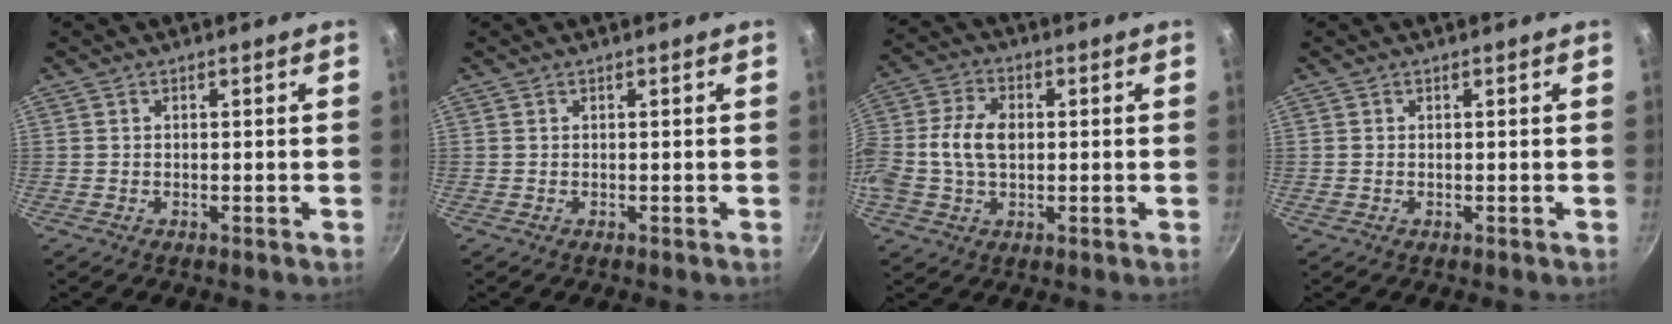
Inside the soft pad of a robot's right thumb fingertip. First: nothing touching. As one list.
[{"total": 0.0}, {"total": 9.5, "force": [0.0, 6.3, 7.1], "torque": [-0.136, 0.021, -0.011]}, {"total": 0.0}]